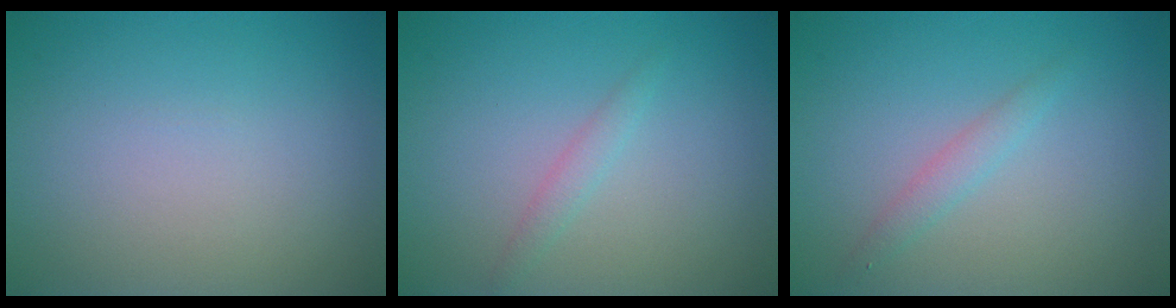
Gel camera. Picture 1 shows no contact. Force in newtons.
{"total": 1.1, "press": 1.1, "slide": 0.0}
{"total": 1.4, "press": 1.4, "slide": 0.0}